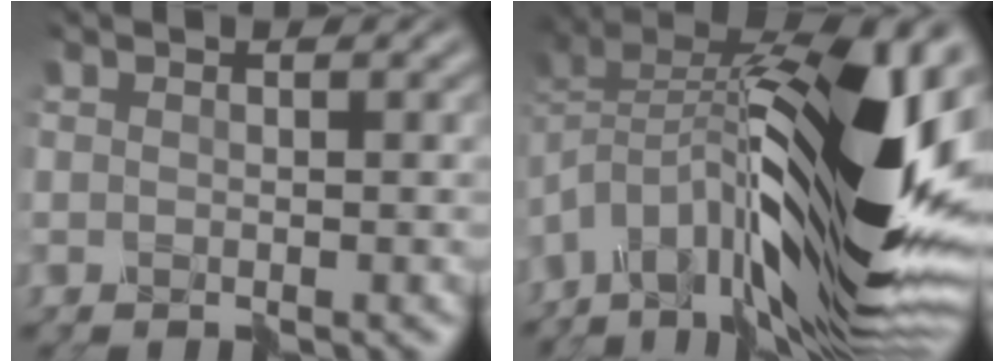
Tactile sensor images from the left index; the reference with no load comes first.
{"total": 16.5, "force": [-2.7, 7.6, 14.4], "torque": [-0.249, 0.009, -0.052]}